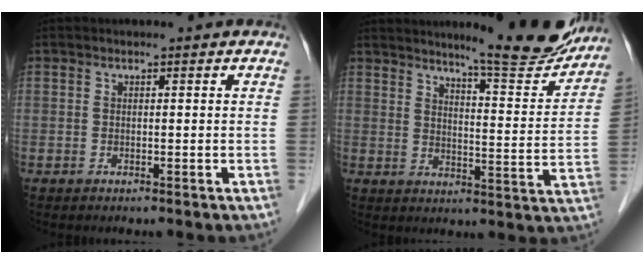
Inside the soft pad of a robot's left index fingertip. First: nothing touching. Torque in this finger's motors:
{"motor_torque": [1.01, -1.13, 0.25, 0.09]}